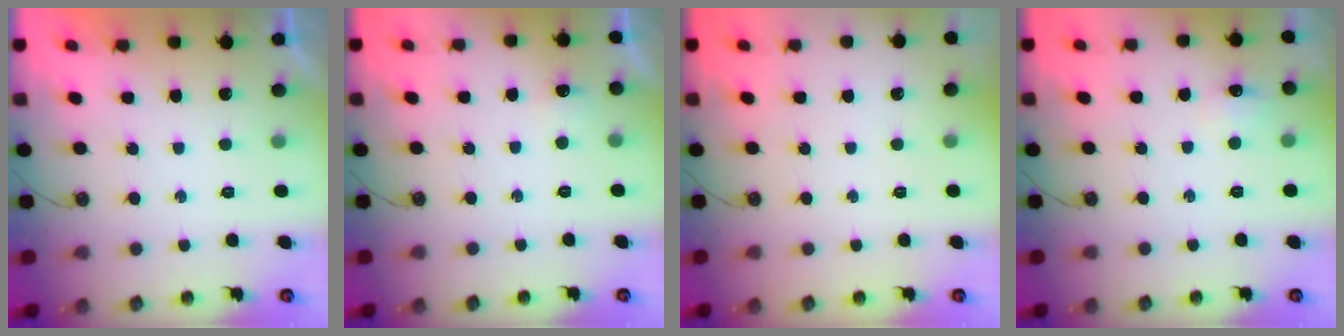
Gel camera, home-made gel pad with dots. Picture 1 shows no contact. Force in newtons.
{"total": 4.4, "press": 4.3, "slide": 0.9}
{"total": 0.0}
{"total": 6.1, "press": 6.1, "slide": 0.8}